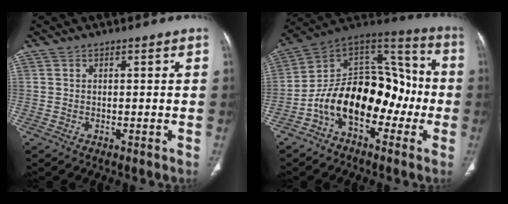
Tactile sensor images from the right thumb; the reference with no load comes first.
{"total": 19.1, "force": [-5.7, 11.9, 13.9], "torque": [-0.193, 0.084, -0.101]}